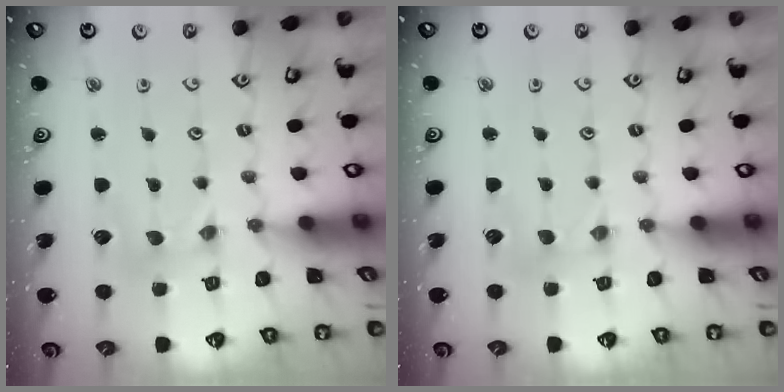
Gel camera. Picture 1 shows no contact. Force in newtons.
{"total": 1.5, "press": 1.4, "slide": 0.2}